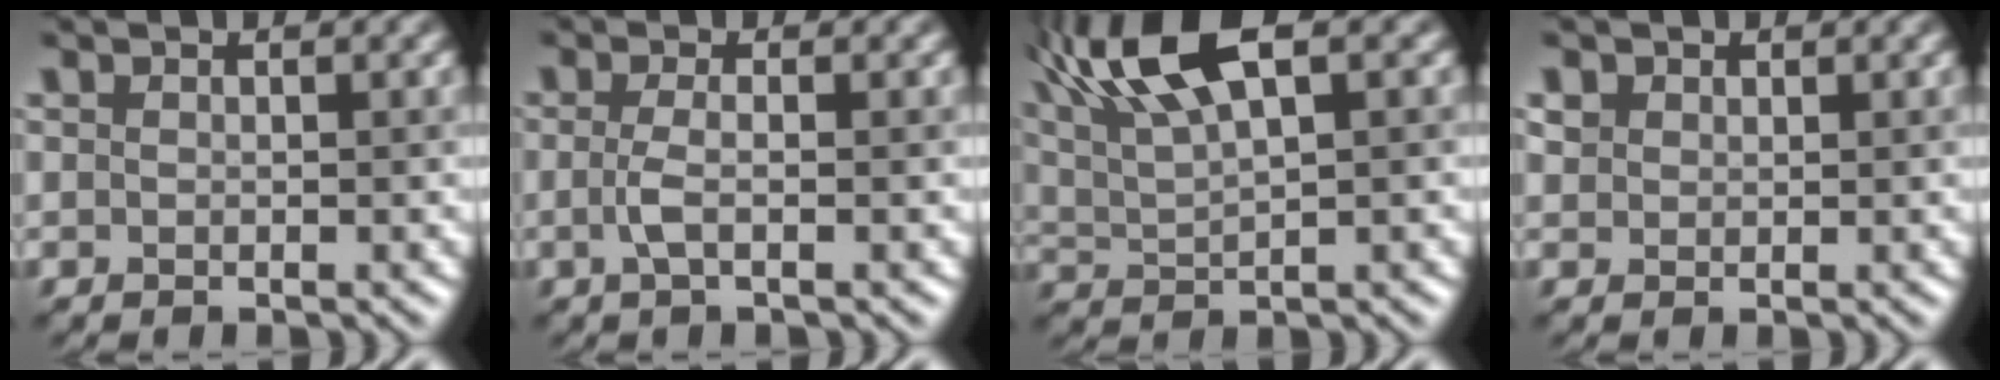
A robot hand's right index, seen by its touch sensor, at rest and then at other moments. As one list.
[{"total": 1.9, "force": [-0.4, 0.5, 1.8], "torque": [-0.040, -0.003, -0.011]}, {"total": 8.7, "force": [4.8, 2.7, 6.8], "torque": [-0.134, 0.022, 0.091]}, {"total": 1.3, "force": [0.8, 1.0, 0.1], "torque": [-0.002, 0.003, 0.013]}]